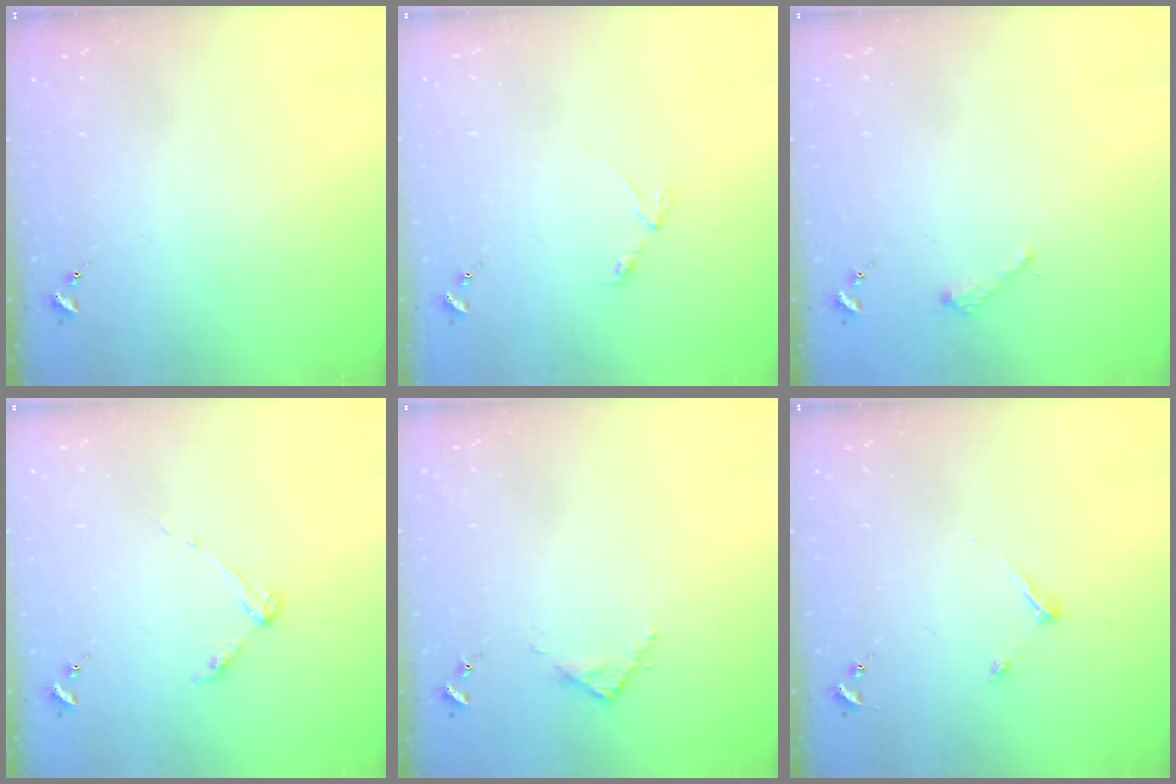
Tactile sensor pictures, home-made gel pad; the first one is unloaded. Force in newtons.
{"total": 3.2, "press": 3.1, "slide": 0.5}
{"total": 2.2, "press": 2.2, "slide": 0.3}
{"total": 4.9, "press": 4.8, "slide": 0.7}
{"total": 2.8, "press": 2.8, "slide": 0.4}
{"total": 4.8, "press": 4.8, "slide": 0.6}